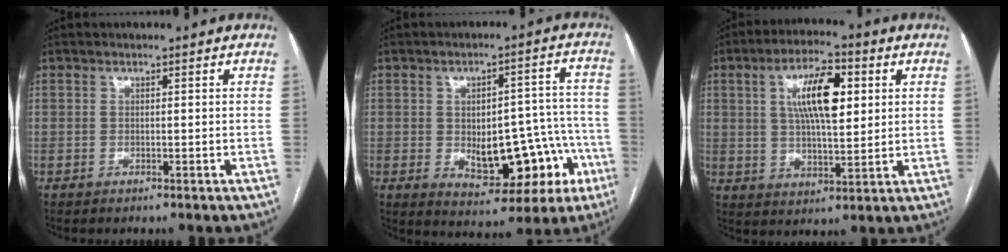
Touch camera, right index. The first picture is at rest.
{"total": 14.4, "force": [-4.0, 7.8, 11.5], "torque": [-0.133, 0.033, -0.033]}
{"total": 11.1, "force": [3.1, 3.6, 10.1], "torque": [-0.183, 0.015, 0.053]}